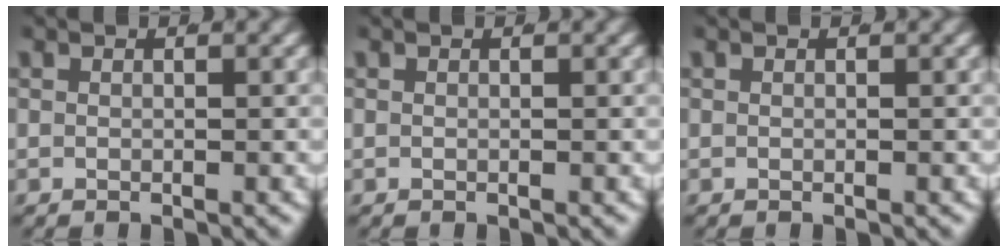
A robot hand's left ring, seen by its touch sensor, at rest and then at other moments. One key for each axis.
{"total": 0.0}
{"total": 0.0}